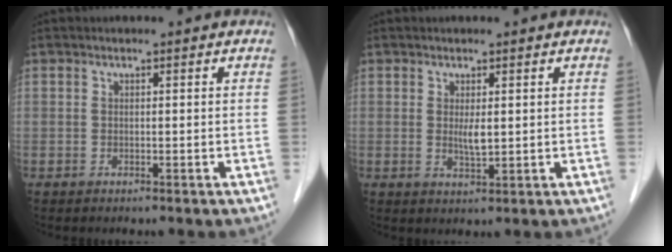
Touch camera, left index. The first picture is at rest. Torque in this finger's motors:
{"motor_torque": [0.43, 0.44, 0.22, 0.04]}